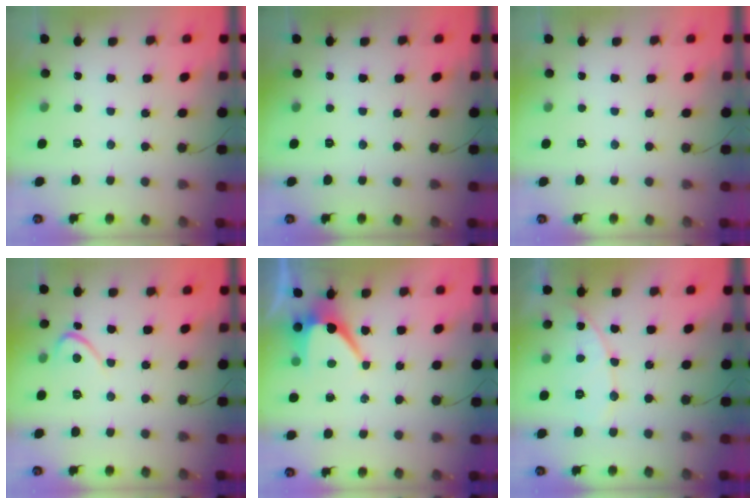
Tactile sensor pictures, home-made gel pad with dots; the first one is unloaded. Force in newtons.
{"total": 0.0}
{"total": 0.0}
{"total": 2.7, "press": 2.7, "slide": 0.3}
{"total": 7.6, "press": 7.6, "slide": 0.2}
{"total": 9.4, "press": 9.4, "slide": 0.6}